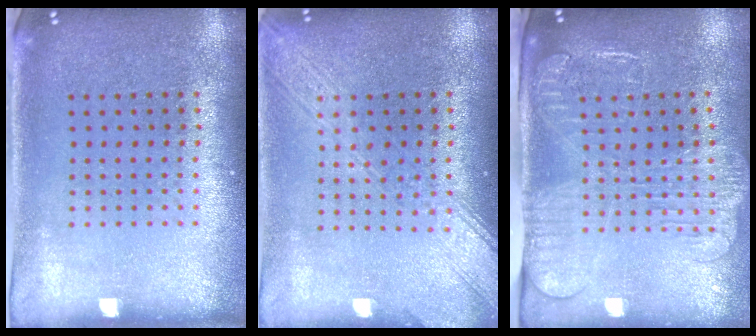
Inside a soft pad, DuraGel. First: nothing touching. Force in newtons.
{"total": 3.4, "press": 3.3, "slide": 0.4}
{"total": 2.6, "press": 2.1, "slide": 1.5}